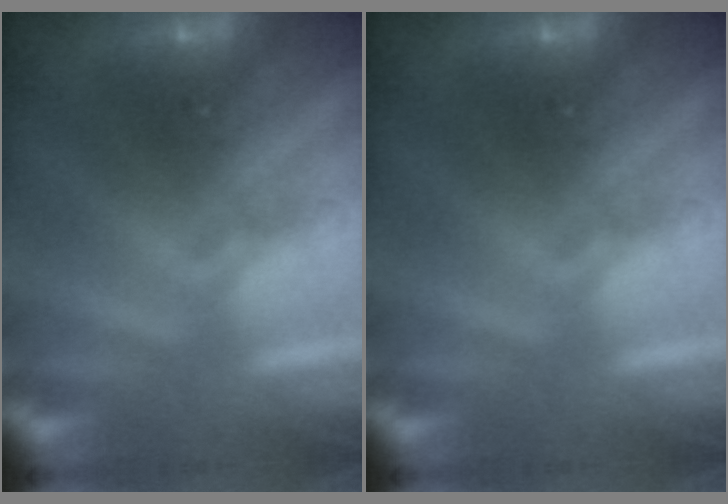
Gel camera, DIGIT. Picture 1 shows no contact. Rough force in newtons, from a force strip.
{"total": 0.0}